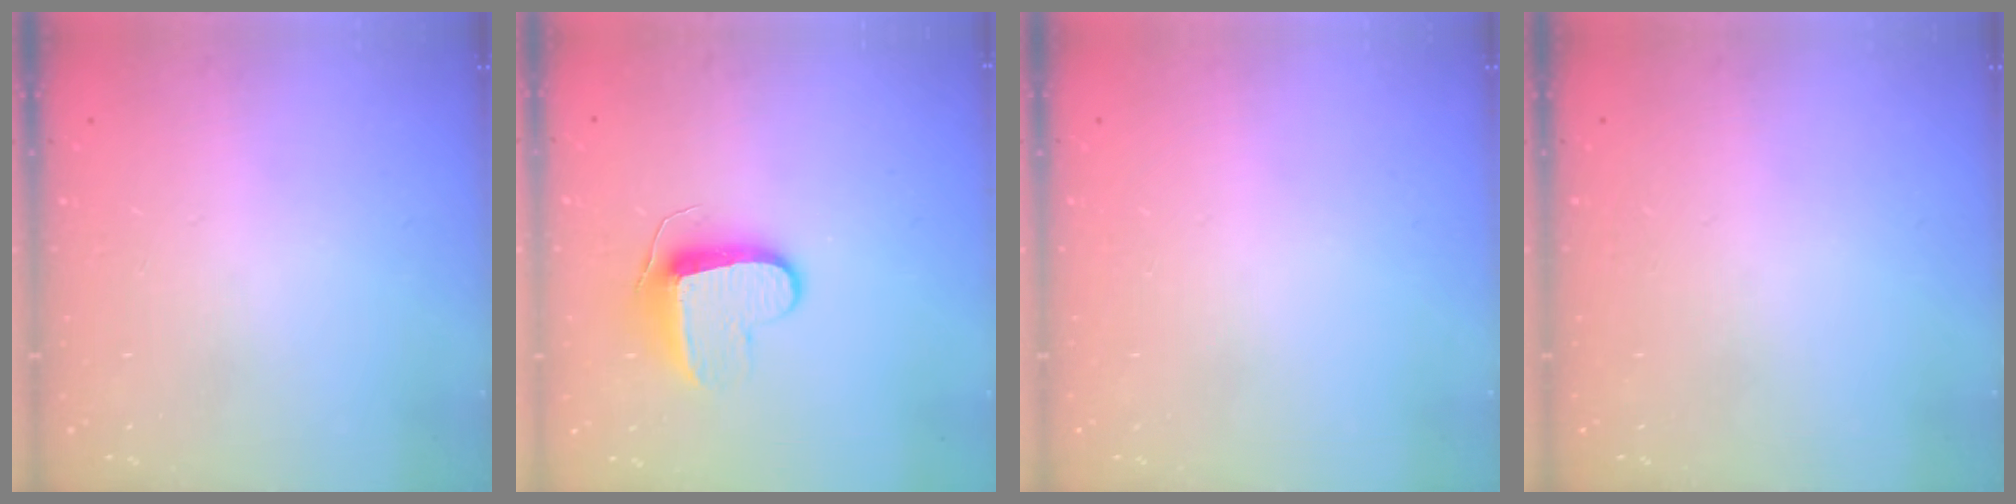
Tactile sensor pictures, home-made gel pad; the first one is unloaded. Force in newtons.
{"total": 9.5, "press": 9.5, "slide": 0.0}
{"total": 0.0}
{"total": 0.0}